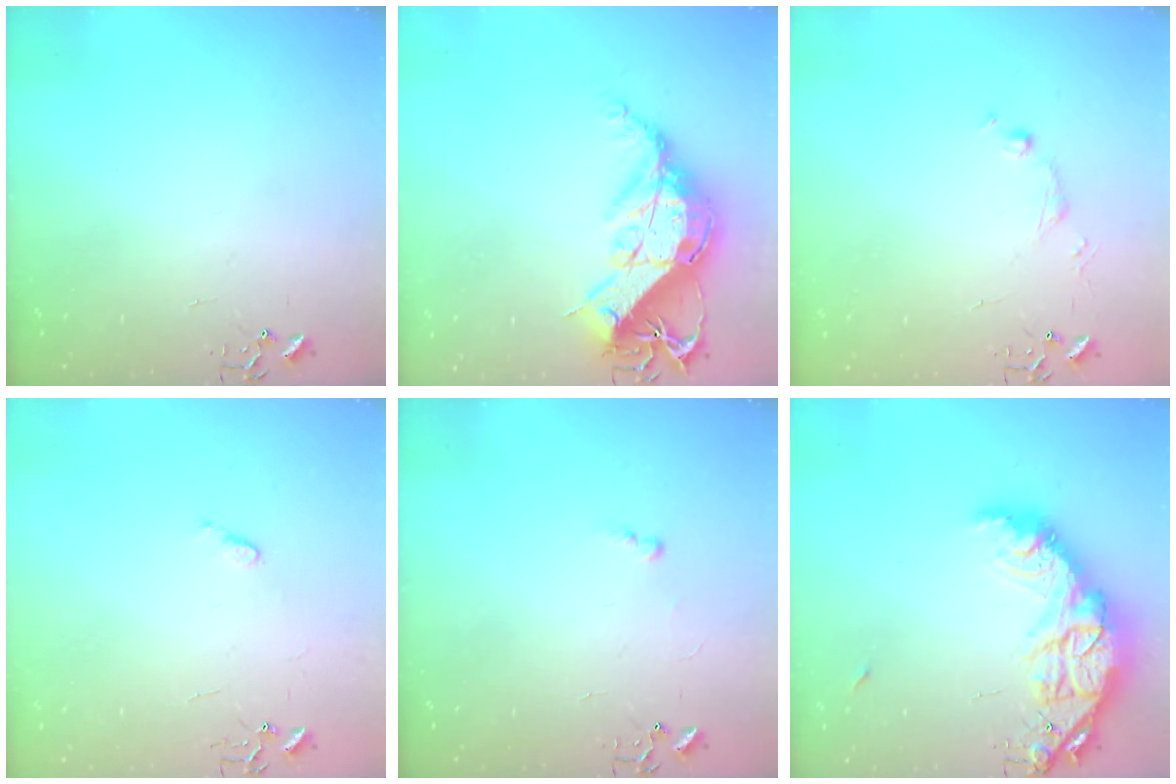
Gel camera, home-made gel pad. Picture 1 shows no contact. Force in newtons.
{"total": 19.0, "press": 18.9, "slide": 1.8}
{"total": 6.6, "press": 6.6, "slide": 0.6}
{"total": 4.8, "press": 4.8, "slide": 0.5}
{"total": 4.4, "press": 4.4, "slide": 0.5}
{"total": 20.6, "press": 20.5, "slide": 1.6}